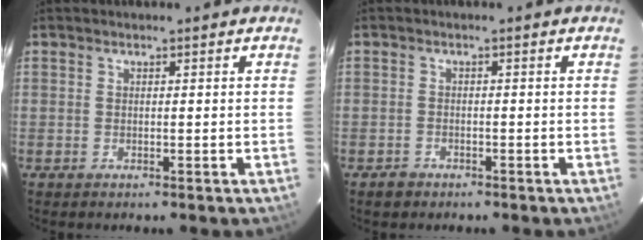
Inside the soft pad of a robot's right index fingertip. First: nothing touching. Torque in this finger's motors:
{"motor_torque": [0.33, -0.32, 0.14, 0.01]}